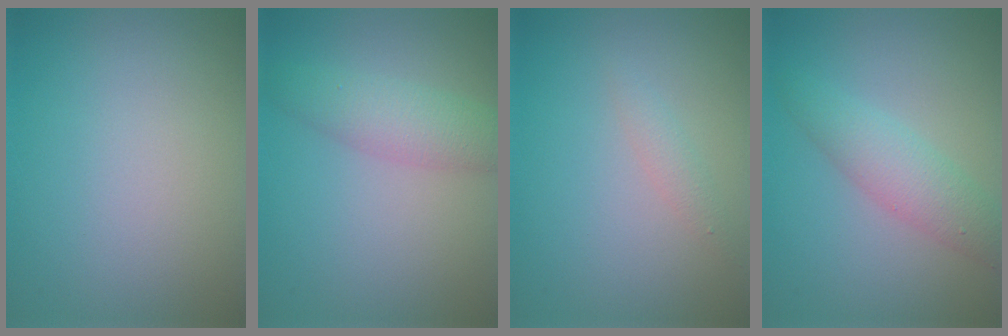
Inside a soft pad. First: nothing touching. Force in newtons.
{"total": 3.5, "press": 3.5, "slide": 0.1}
{"total": 1.1, "press": 1.1, "slide": 0.1}
{"total": 3.4, "press": 3.4, "slide": 0.1}